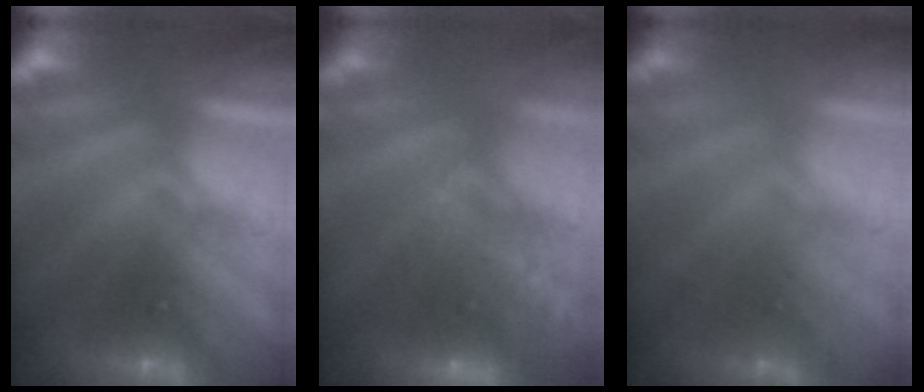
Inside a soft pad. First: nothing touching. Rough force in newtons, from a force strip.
{"total": 7.7}
{"total": 1.7}